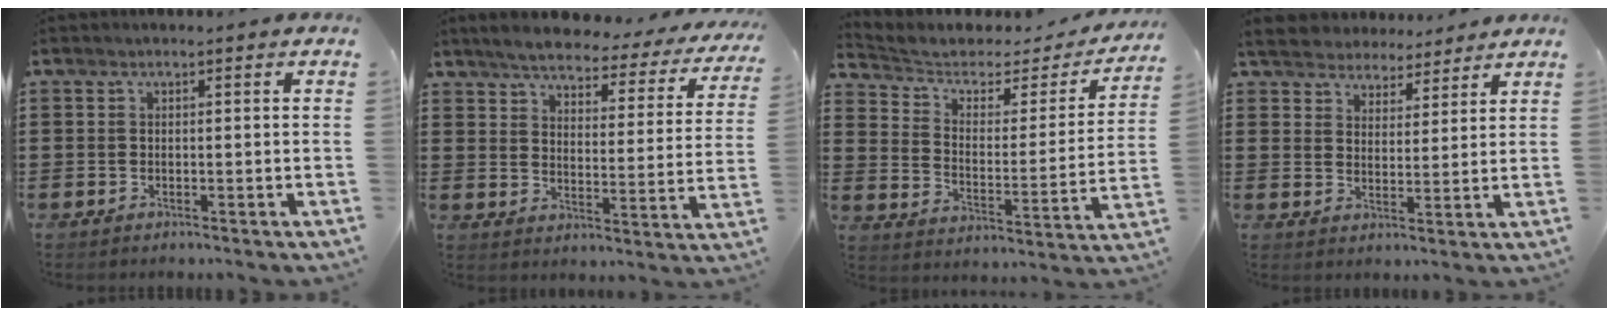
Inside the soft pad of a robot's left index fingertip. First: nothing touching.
{"total": 4.6, "force": [4.3, 0.6, 1.6], "torque": [-0.056, -0.028, 0.068]}
{"total": 3.5, "force": [2.3, 2.3, 1.5], "torque": [-0.048, -0.014, 0.031]}
{"total": 4.4, "force": [4.2, 1.3, -0.4], "torque": [-0.015, -0.017, 0.074]}